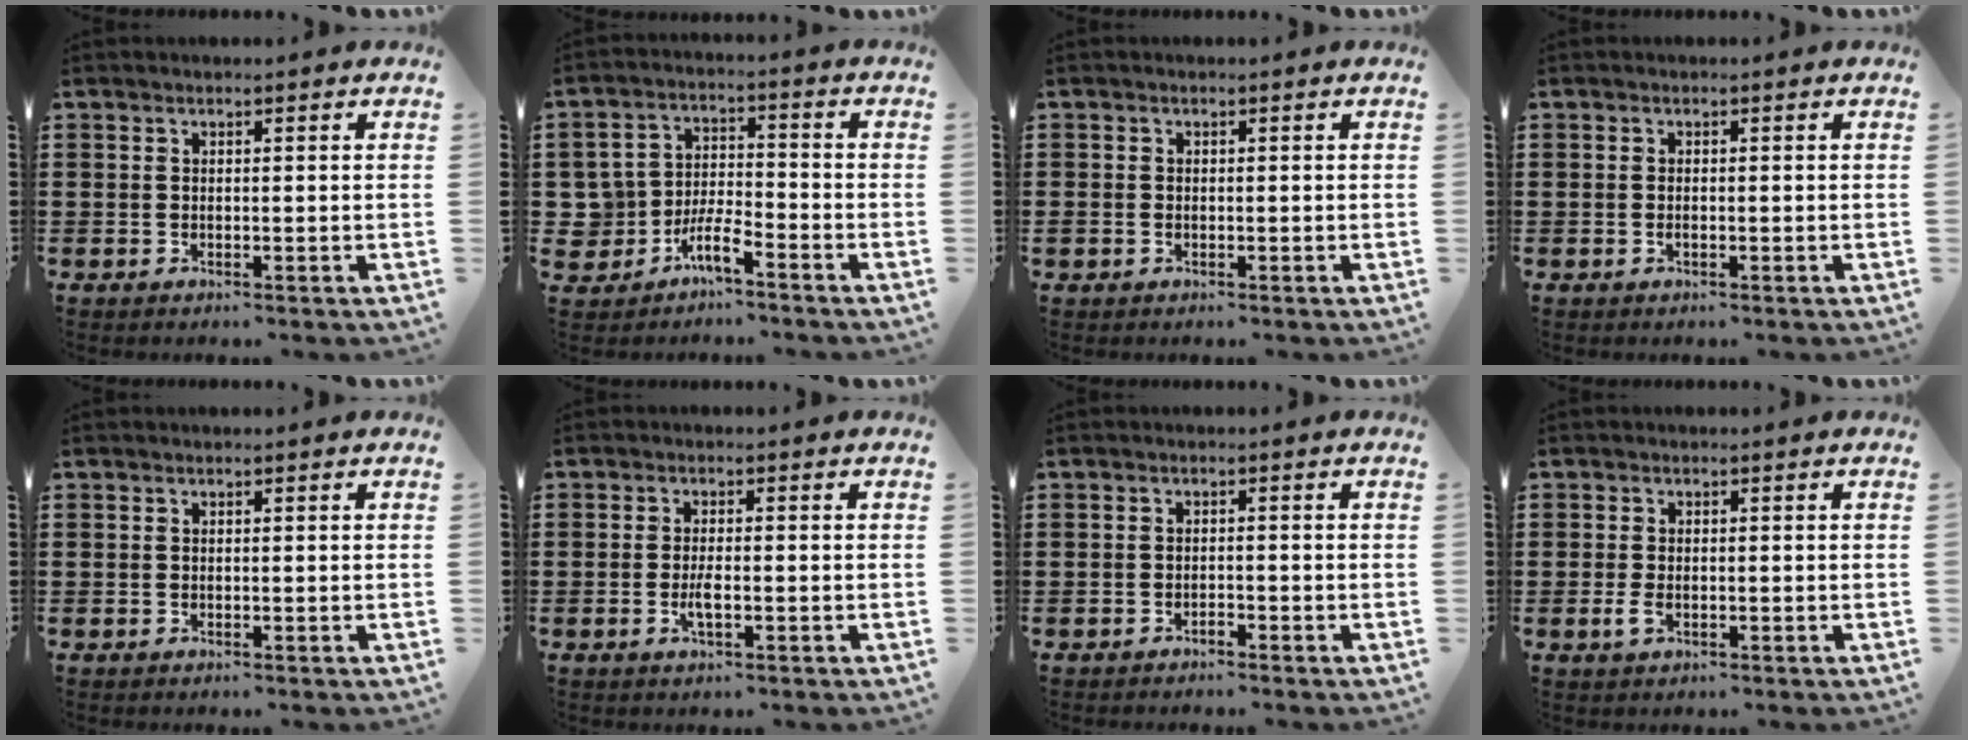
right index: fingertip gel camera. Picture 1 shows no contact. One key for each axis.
{"total": 5.4, "fx": -3.8, "fy": 2.8, "fz": 2.7, "tx": -0.071, "ty": 0.006, "tz": -0.081}
{"total": 0.6, "fx": -0.4, "fy": 0.4, "fz": 0.2, "tx": -0.007, "ty": -0.002, "tz": -0.008}
{"total": 0.8, "fx": -0.3, "fy": 0.0, "fz": 0.7, "tx": -0.016, "ty": -0.010, "tz": -0.002}
{"total": 0.0}
{"total": 2.5, "fx": -0.8, "fy": 0.7, "fz": 2.3, "tx": -0.049, "ty": -0.002, "tz": -0.015}
{"total": 0.9, "fx": -0.9, "fy": 0.2, "fz": 0.2, "tx": -0.007, "ty": 0.003, "tz": -0.018}
{"total": 1.8, "fx": -0.6, "fy": 0.8, "fz": 1.4, "tx": -0.043, "ty": -0.010, "tz": -0.014}